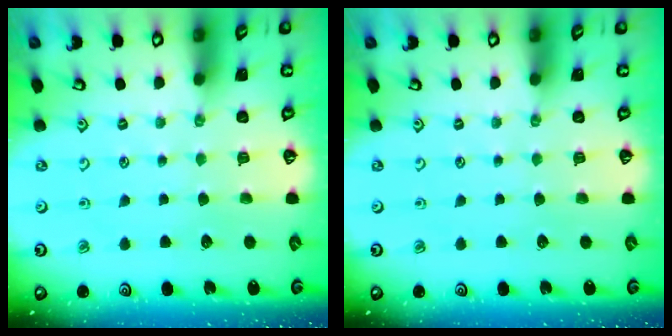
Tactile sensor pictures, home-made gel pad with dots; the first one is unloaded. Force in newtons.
{"total": 0.0}